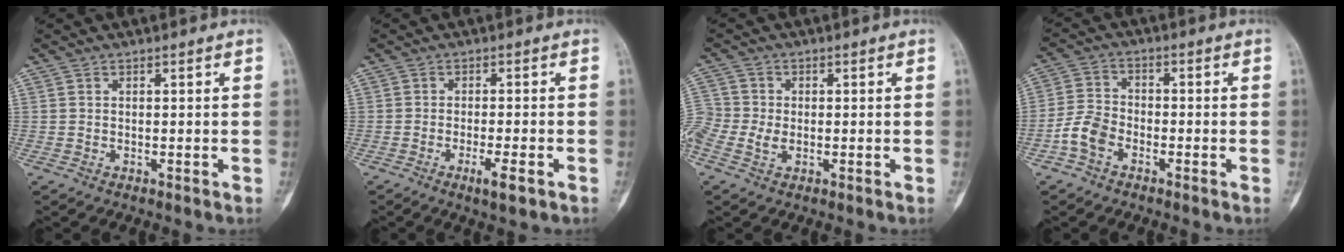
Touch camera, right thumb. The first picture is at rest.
{"total": 4.0, "force": [-2.0, 0.7, 3.4], "torque": [-0.060, 0.000, -0.035]}
{"total": 6.4, "force": [-1.1, 4.9, 4.0], "torque": [-0.098, 0.011, -0.026]}
{"total": 5.7, "force": [-2.9, 3.6, 3.3], "torque": [-0.064, 0.019, -0.064]}